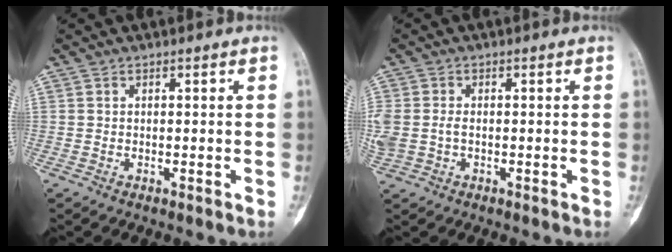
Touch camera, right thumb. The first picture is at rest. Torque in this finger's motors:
{"motor_torque": [0.05, 0.04, 0.35, 0.24, 0.05]}